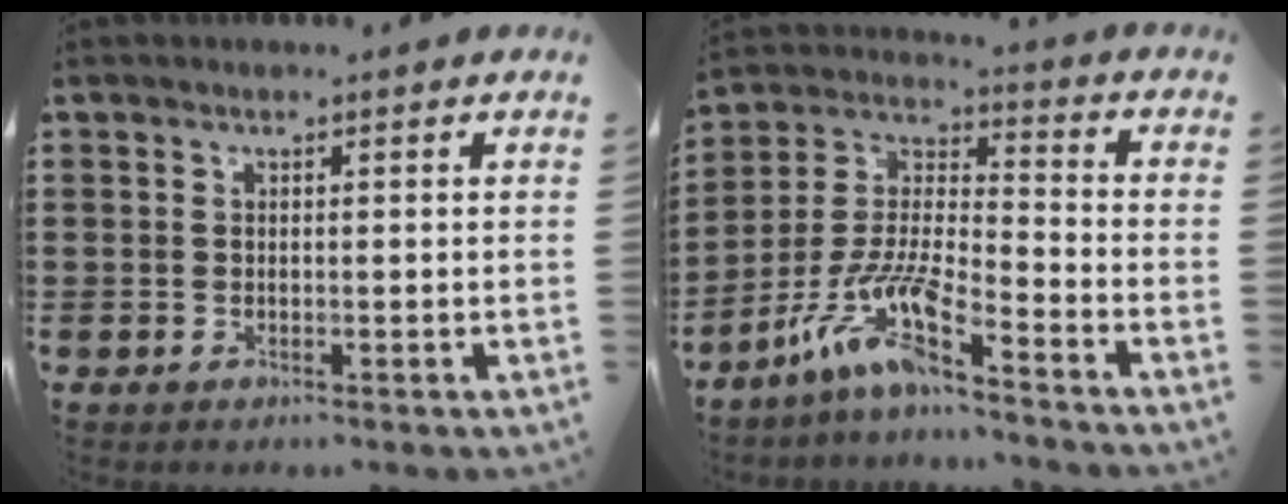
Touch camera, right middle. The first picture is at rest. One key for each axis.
{"total": 10.8, "fx": -8.2, "fy": 1.3, "fz": 6.9, "tx": -0.161, "ty": -0.010, "tz": -0.167}